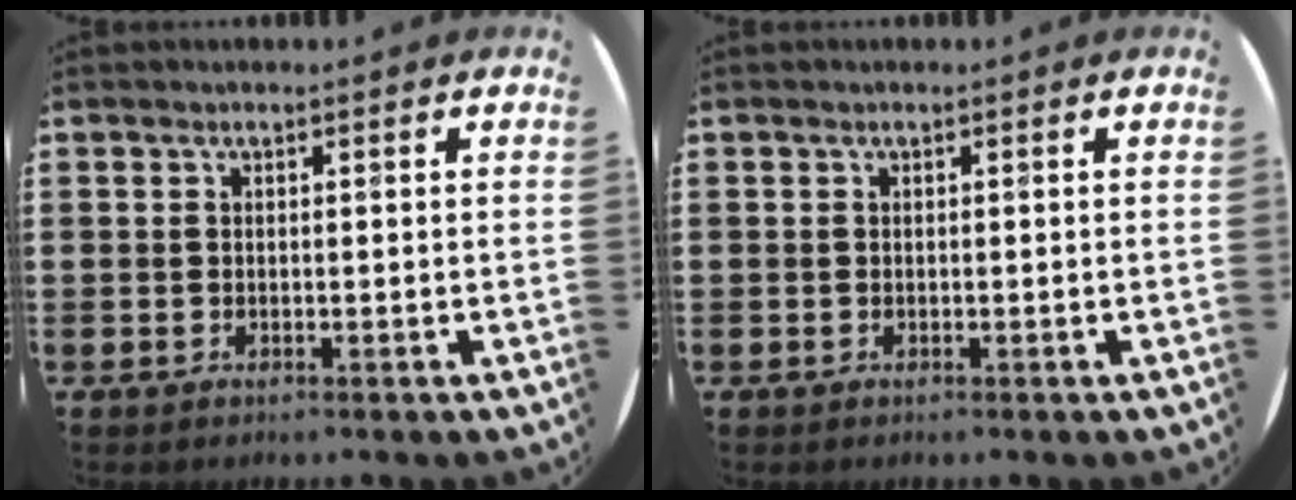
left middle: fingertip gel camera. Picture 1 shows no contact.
{"total": 0.0}